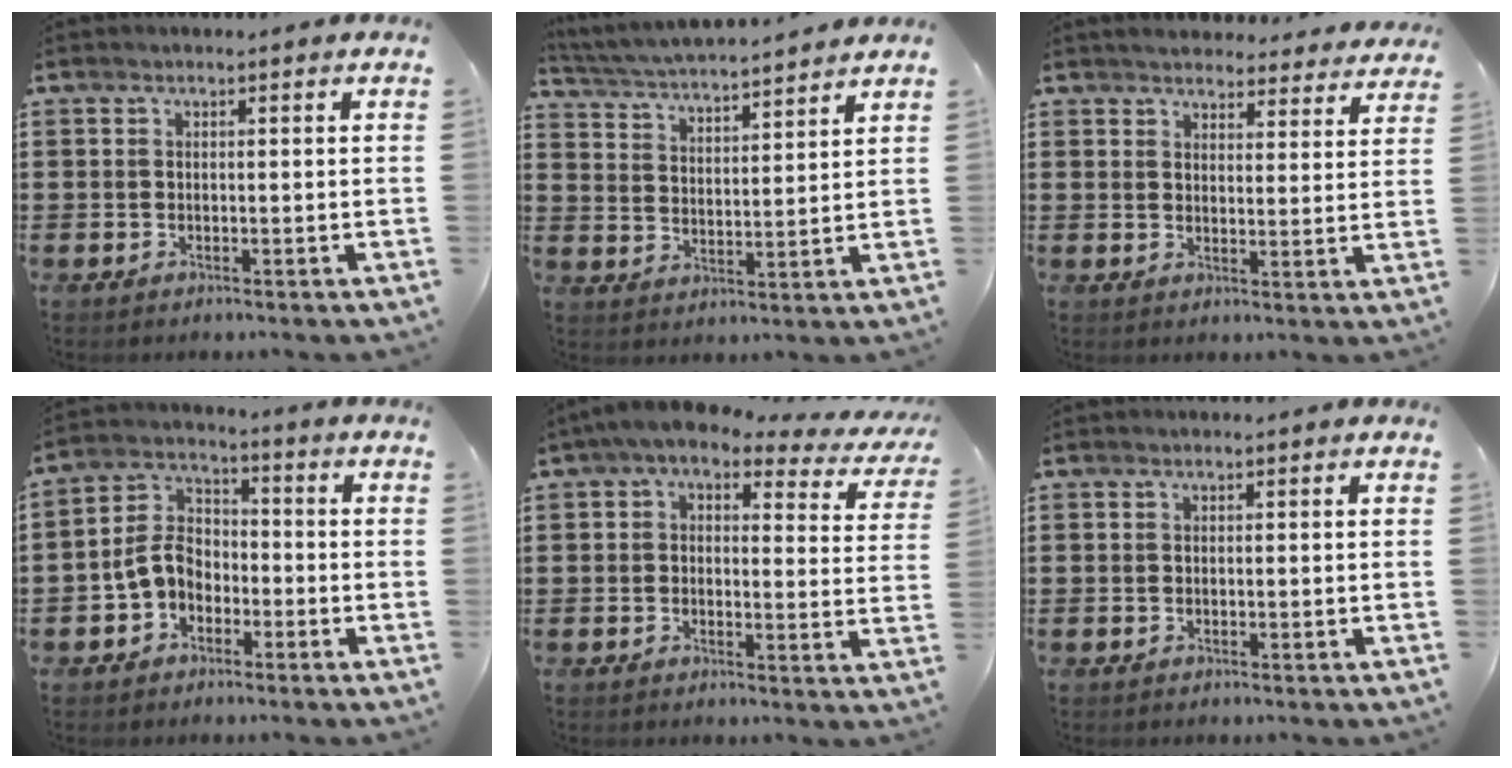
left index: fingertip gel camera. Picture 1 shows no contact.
{"total": 4.4, "force": [4.3, -0.2, 1.0], "torque": [-0.041, -0.032, 0.070]}
{"total": 3.8, "force": [3.8, 0.1, 0.4], "torque": [-0.024, -0.021, 0.067]}
{"total": 6.3, "force": [-2.3, 4.6, 3.5], "torque": [-0.099, 0.009, -0.054]}
{"total": 4.7, "force": [3.2, 1.3, 3.2], "torque": [-0.073, -0.016, 0.052]}
{"total": 0.0}